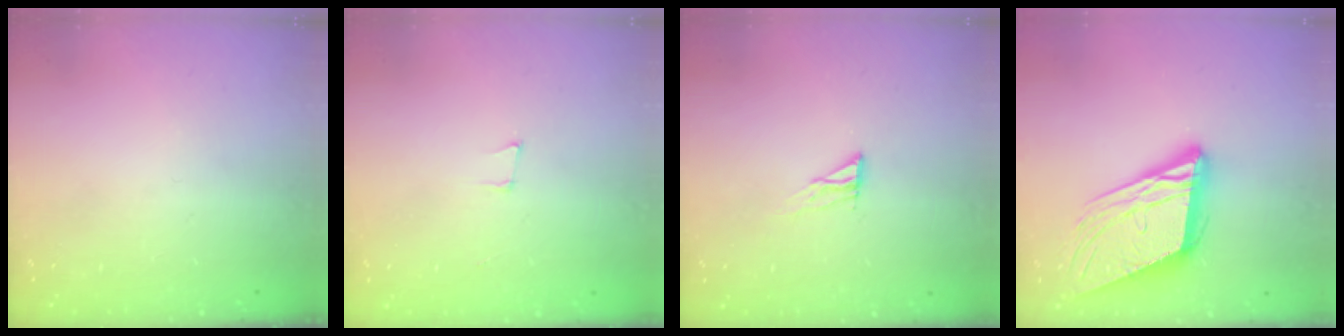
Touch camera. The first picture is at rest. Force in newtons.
{"total": 4.1, "press": 3.2, "slide": 2.7}
{"total": 4.5, "press": 4.4, "slide": 0.4}
{"total": 18.1, "press": 17.7, "slide": 3.6}